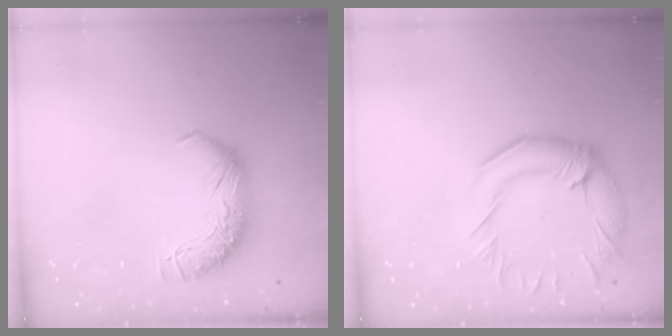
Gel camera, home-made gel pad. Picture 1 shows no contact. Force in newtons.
{"total": 5.4, "press": 4.9, "slide": 2.2}